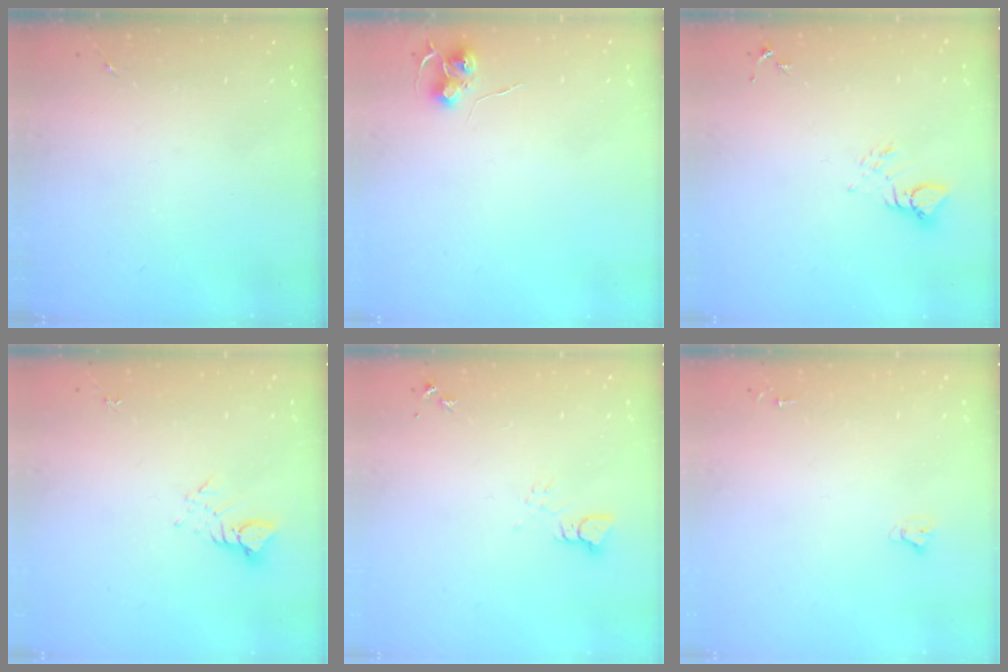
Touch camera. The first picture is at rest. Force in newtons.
{"total": 6.4, "press": 6.3, "slide": 0.6}
{"total": 3.8, "press": 3.8, "slide": 0.3}
{"total": 3.1, "press": 3.1, "slide": 0.3}
{"total": 3.2, "press": 3.2, "slide": 0.1}
{"total": 2.0, "press": 2.0, "slide": 0.2}